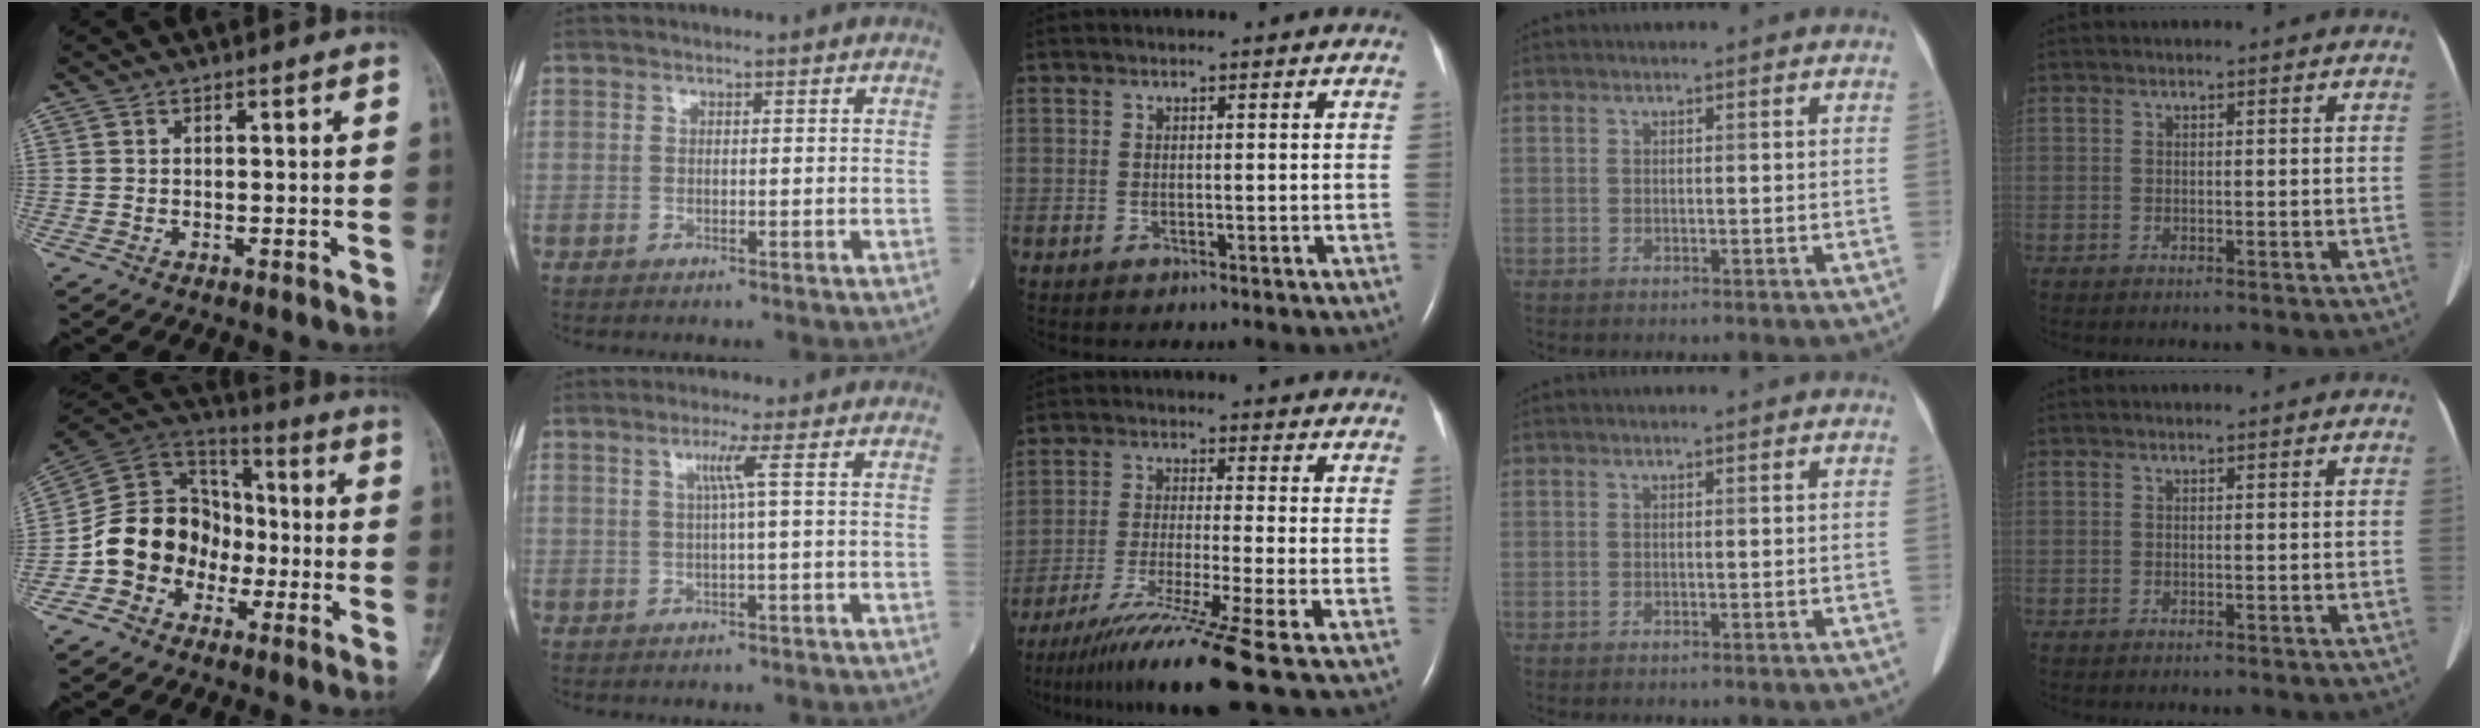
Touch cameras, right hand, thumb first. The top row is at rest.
{"thumb": {"total": 14.3, "force": [-4.7, 12.1, 5.9], "torque": [-0.070, 0.072, -0.094]}, "index": {"total": 2.6, "force": [0.6, -0.9, 2.3], "torque": [-0.049, -0.001, 0.015]}, "middle": {"total": 13.7, "force": [-10.2, -3.2, 8.5], "torque": [-0.150, -0.054, -0.167]}}